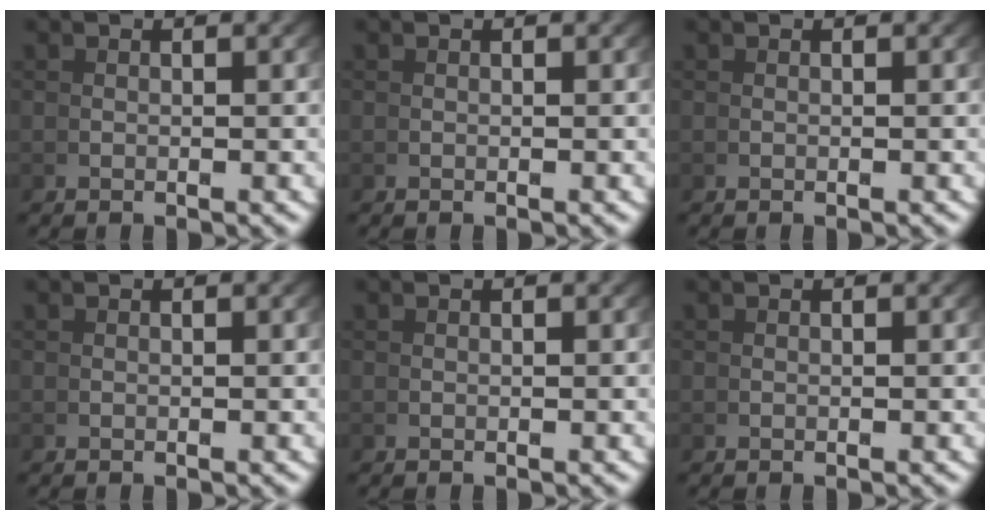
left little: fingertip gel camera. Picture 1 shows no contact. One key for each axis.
{"total": 0.0}
{"total": 0.0}
{"total": 0.0}
{"total": 0.0}
{"total": 0.0}